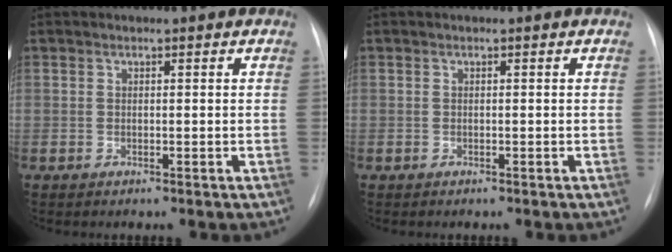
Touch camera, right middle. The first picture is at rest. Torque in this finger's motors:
{"motor_torque": [1.06, -1.08, 0.18, -0.02]}